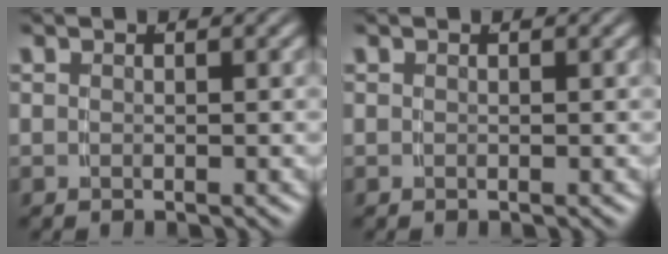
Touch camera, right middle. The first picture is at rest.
{"total": 0.0}